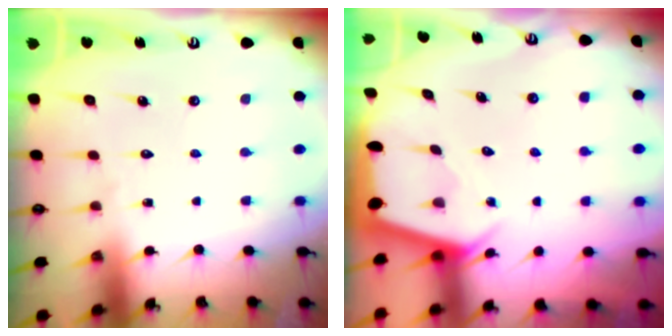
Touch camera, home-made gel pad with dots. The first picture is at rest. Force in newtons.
{"total": 2.5, "press": 2.5, "slide": 0.3}